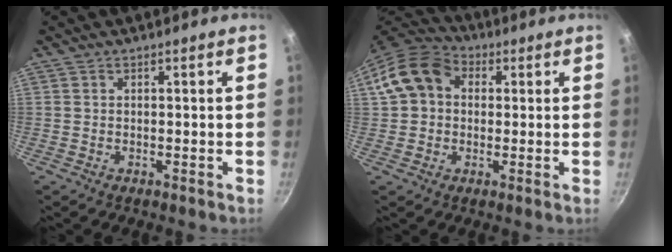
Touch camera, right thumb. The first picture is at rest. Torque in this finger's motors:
{"motor_torque": [-0.09, 0.18, 0.42, -0.41, 0.10]}